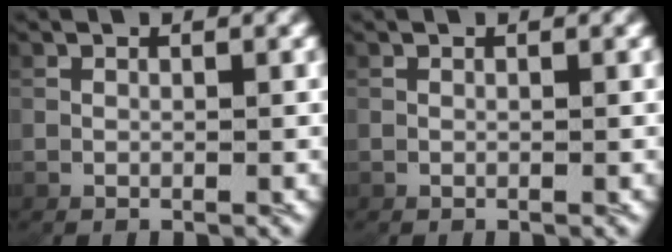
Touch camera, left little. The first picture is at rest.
{"total": 0.0}